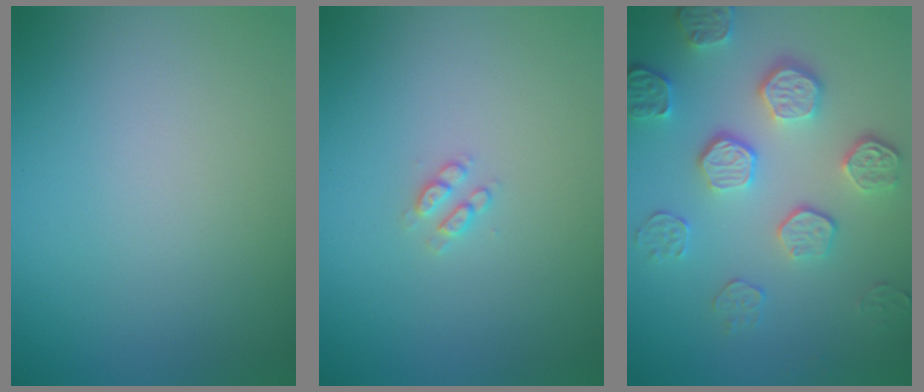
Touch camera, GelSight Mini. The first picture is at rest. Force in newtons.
{"total": 1.2, "press": 1.1, "slide": 0.3}
{"total": 5.3, "press": 3.9, "slide": 3.6}